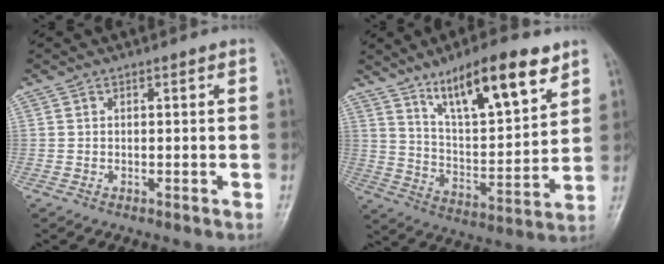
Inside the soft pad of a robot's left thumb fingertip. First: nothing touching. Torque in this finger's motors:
{"motor_torque": [1.06, -0.26, 1.63, -1.14, 0.17]}